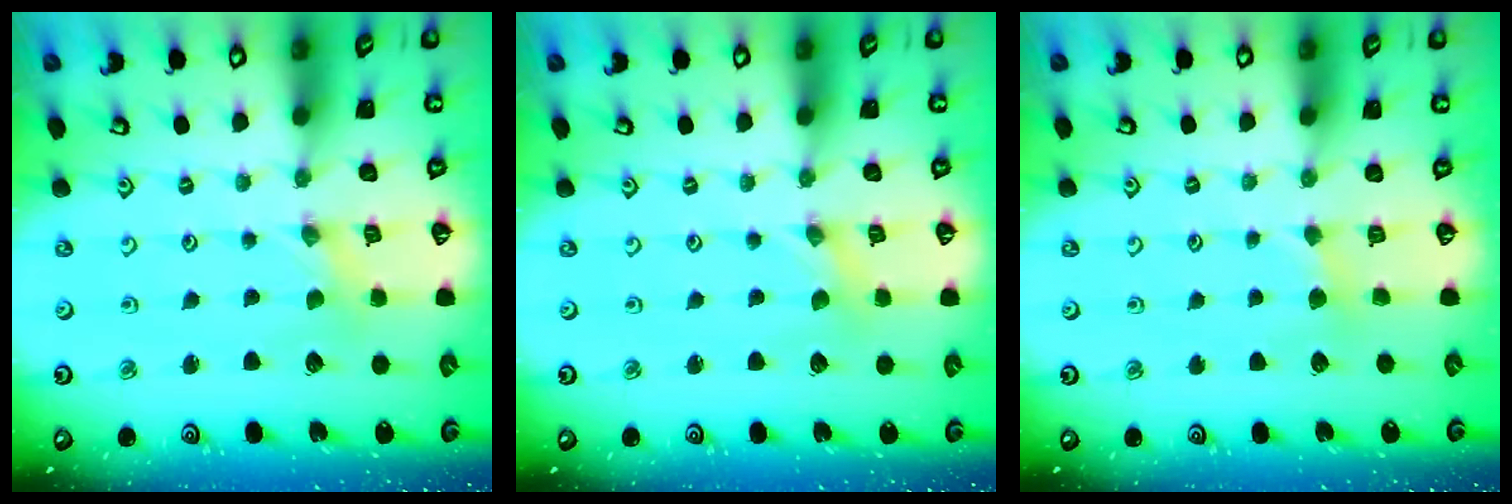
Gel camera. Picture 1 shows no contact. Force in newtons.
{"total": 0.0}
{"total": 2.4, "press": 2.4, "slide": 0.3}